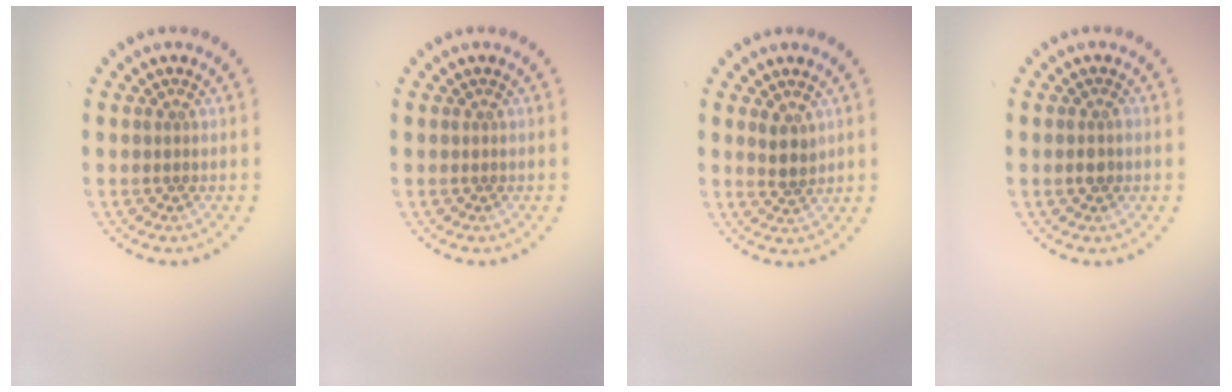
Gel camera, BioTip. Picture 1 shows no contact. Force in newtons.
{"total": 0.0}
{"total": 1.8, "press": 1.5, "slide": 0.9}
{"total": 1.1, "press": 1.0, "slide": 0.3}